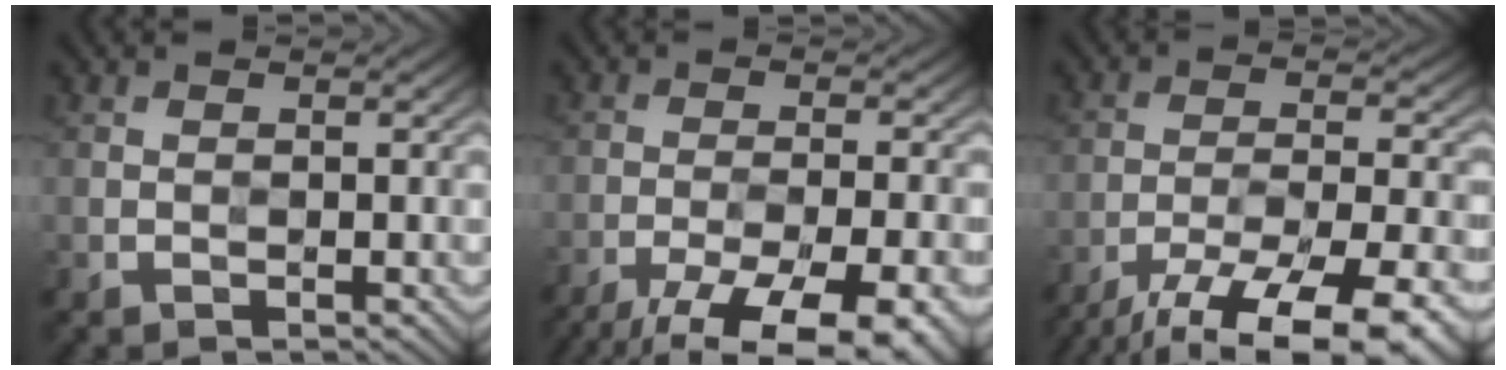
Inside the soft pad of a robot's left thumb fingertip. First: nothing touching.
{"total": 15.3, "force": [-11.6, 4.3, 9.1], "torque": [-0.145, -0.027, -0.151]}
{"total": 16.8, "force": [-13.0, 4.4, 9.7], "torque": [-0.166, -0.023, -0.186]}